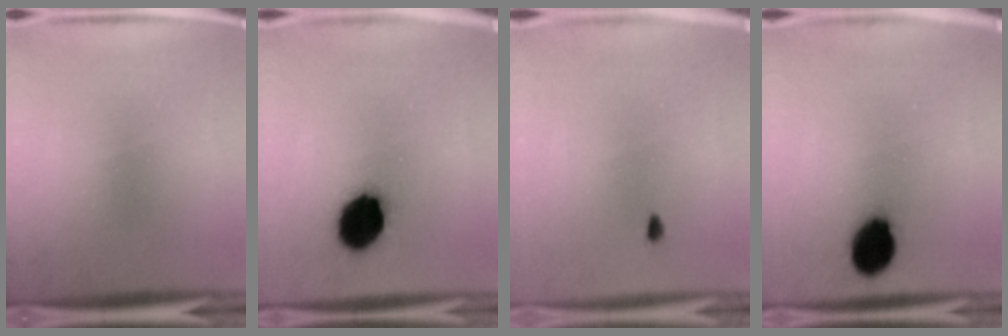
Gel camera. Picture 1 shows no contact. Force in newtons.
{"total": 12.6}
{"total": 0.6}
{"total": 10.4}